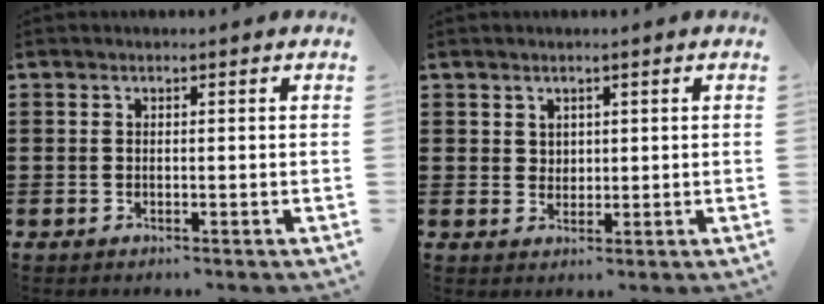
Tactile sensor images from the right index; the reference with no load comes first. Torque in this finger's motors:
{"motor_torque": [-1.03, 1.10, -0.03, -0.01]}